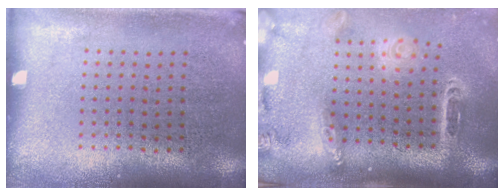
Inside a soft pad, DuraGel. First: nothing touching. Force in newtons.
{"total": 2.6, "press": 1.8, "slide": 1.8}